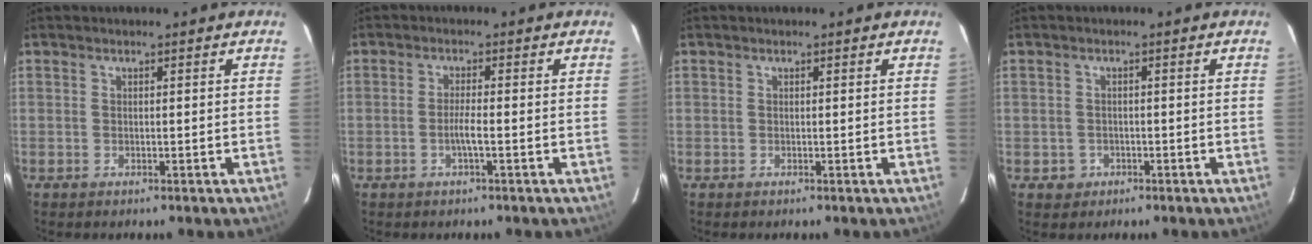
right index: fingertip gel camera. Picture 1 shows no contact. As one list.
[{"total": 2.5, "force": [-0.8, -0.1, 2.3], "torque": [-0.046, -0.001, -0.016]}, {"total": 0.0}, {"total": 2.3, "force": [-0.9, 2.1, 0.0], "torque": [0.007, 0.011, -0.009]}]